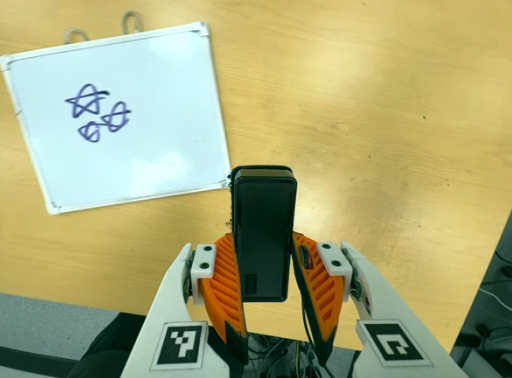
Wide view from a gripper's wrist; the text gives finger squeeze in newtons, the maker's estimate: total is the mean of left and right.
{"total": 4.7, "left": 3.4, "right": 6.0}